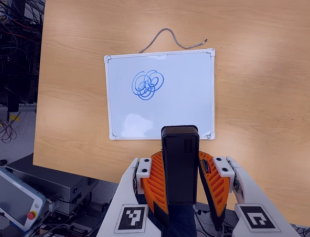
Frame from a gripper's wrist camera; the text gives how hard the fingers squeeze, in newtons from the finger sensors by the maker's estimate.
{"total": 6.1, "left": 5.5, "right": 6.6}